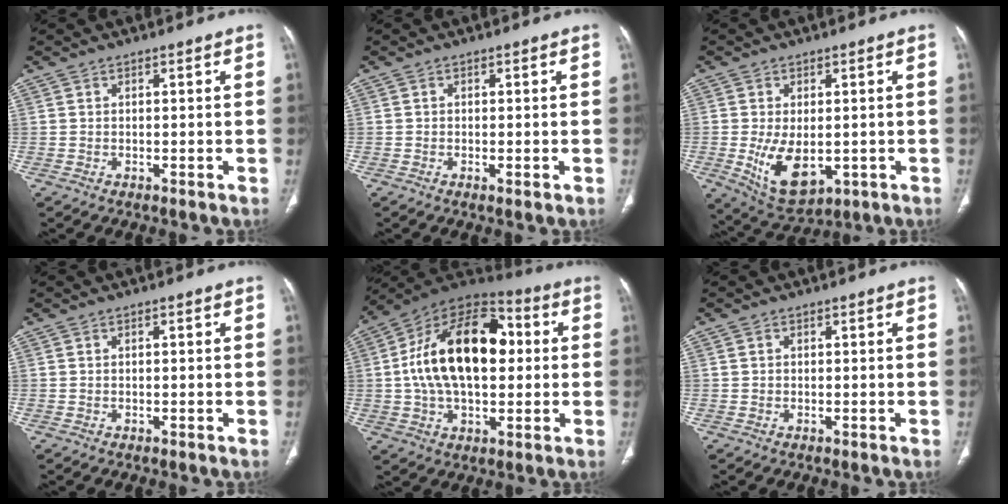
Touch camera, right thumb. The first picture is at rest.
{"total": 0.9, "force": [-0.3, 0.3, 0.8], "torque": [-0.017, -0.003, -0.005]}
{"total": 9.9, "force": [-1.6, 5.7, 7.9], "torque": [-0.130, -0.016, -0.005]}
{"total": 0.0}
{"total": 23.2, "force": [2.4, 13.5, 18.7], "torque": [-0.301, 0.026, 0.034]}
{"total": 0.7, "force": [0.2, 0.7, 0.2], "torque": [-0.001, 0.002, 0.004]}